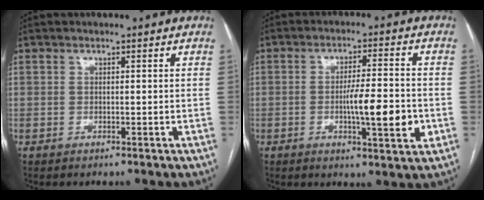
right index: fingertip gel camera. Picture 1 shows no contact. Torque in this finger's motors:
{"motor_torque": [1.28, -0.48, 0.31, 0.07]}